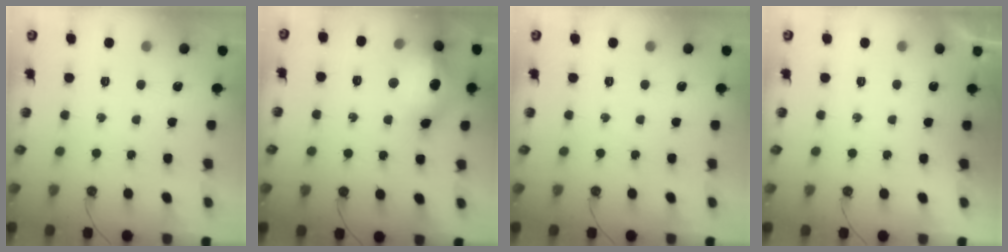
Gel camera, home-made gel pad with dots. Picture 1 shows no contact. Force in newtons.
{"total": 18.6, "press": 18.3, "slide": 3.1}
{"total": 0.0}
{"total": 0.0}